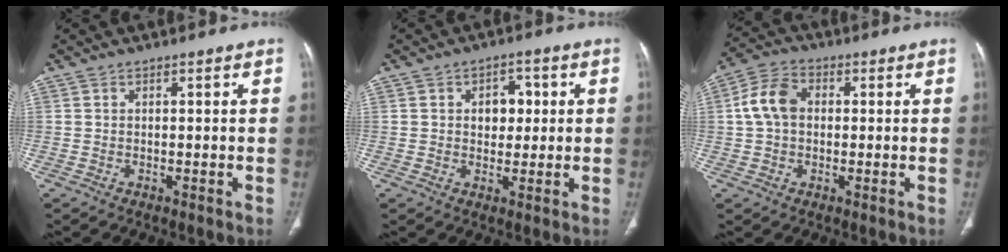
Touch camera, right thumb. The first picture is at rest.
{"total": 5.4, "force": [0.9, 3.9, 3.6], "torque": [-0.021, 0.003, 0.012]}
{"total": 7.9, "force": [0.7, 5.7, 5.4], "torque": [-0.102, 0.022, 0.007]}